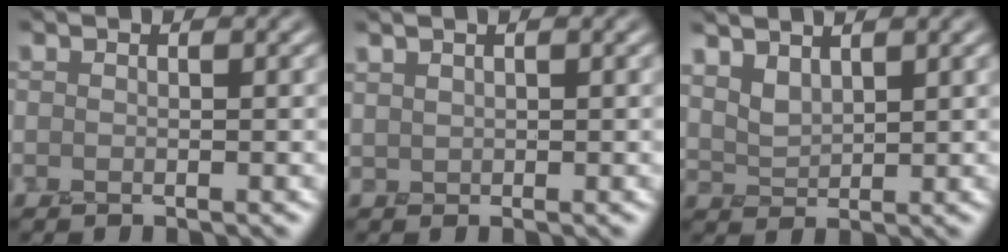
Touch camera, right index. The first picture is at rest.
{"total": 0.8, "force": [0.7, 0.4, 0.2], "torque": [-0.005, 0.002, 0.016]}
{"total": 2.5, "force": [1.9, 1.1, 1.3], "torque": [-0.030, 0.000, 0.043]}